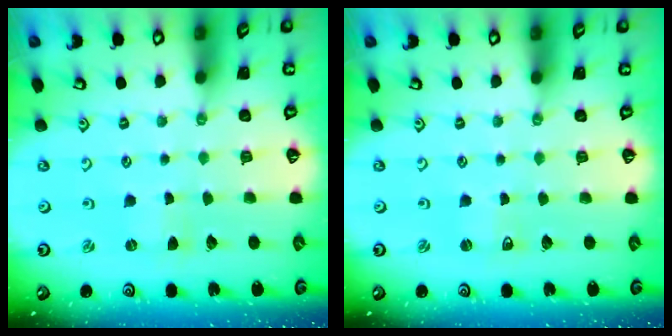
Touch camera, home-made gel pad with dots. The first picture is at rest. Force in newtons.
{"total": 2.3, "press": 2.3, "slide": 0.4}